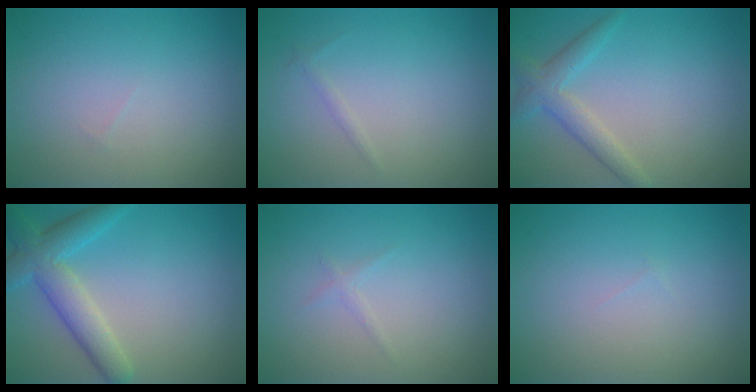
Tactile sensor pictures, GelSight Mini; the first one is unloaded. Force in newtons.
{"total": 0.5, "press": 0.5, "slide": 0.0}
{"total": 2.8, "press": 2.8, "slide": 0.1}
{"total": 4.9, "press": 4.9, "slide": 0.2}
{"total": 0.6, "press": 0.6, "slide": 0.1}
{"total": 0.0}